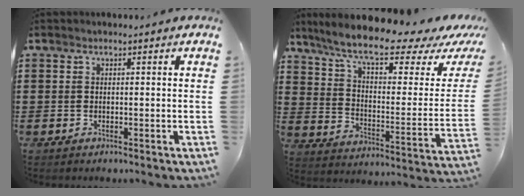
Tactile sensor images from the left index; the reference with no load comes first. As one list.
[{"total": 10.9, "force": [8.4, 1.3, 6.7], "torque": [-0.143, -0.051, 0.142]}]